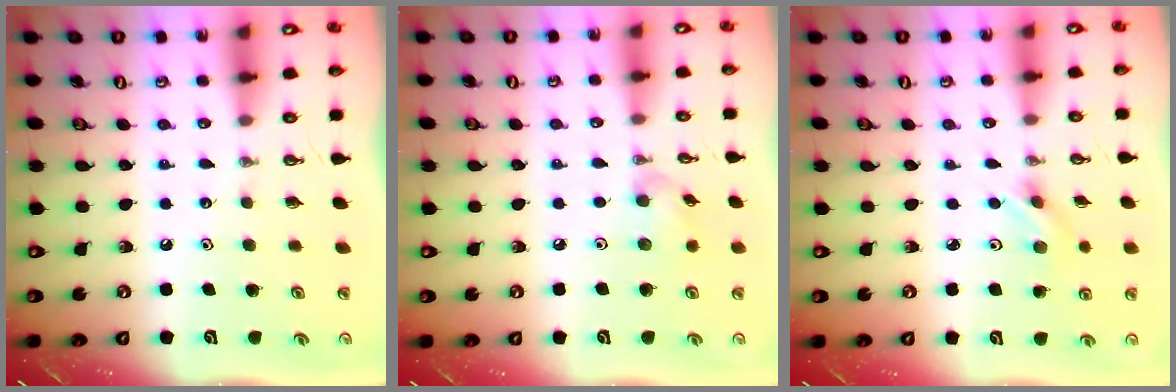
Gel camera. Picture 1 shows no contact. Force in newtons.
{"total": 7.8, "press": 7.8, "slide": 0.2}
{"total": 2.6, "press": 2.4, "slide": 0.8}